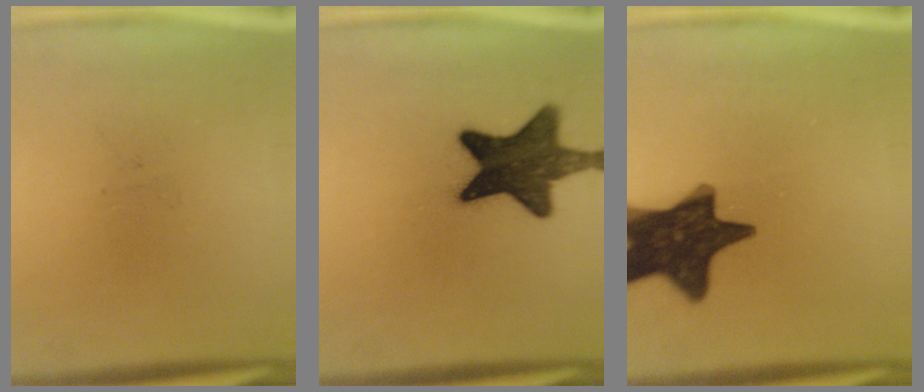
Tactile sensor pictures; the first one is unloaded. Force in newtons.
{"total": 13.7}
{"total": 16.6}